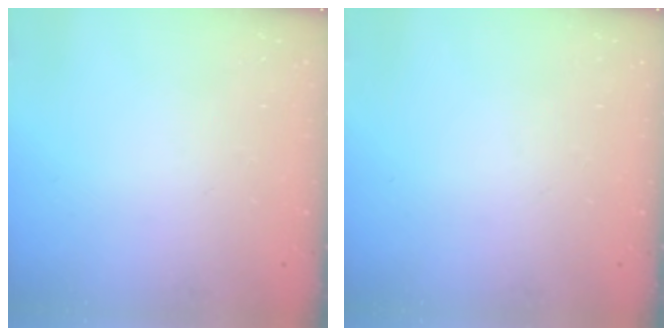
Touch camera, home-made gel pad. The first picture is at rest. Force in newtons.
{"total": 0.0}